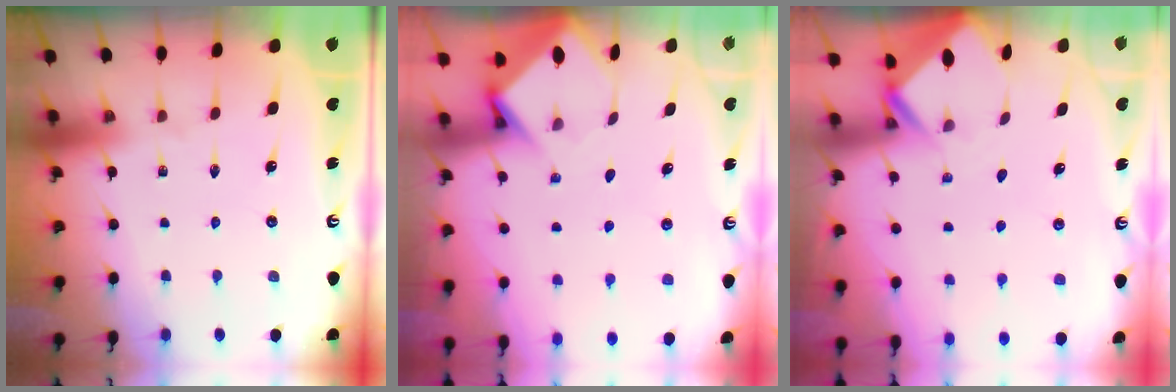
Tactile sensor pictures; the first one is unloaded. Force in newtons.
{"total": 4.0, "press": 4.0, "slide": 0.3}
{"total": 2.6, "press": 2.6, "slide": 0.2}